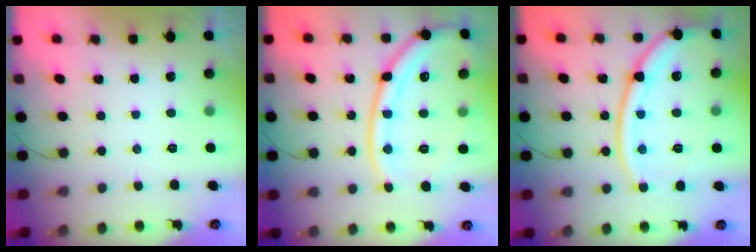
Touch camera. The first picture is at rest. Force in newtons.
{"total": 19.5, "press": 19.5, "slide": 1.3}
{"total": 17.1, "press": 17.1, "slide": 1.3}